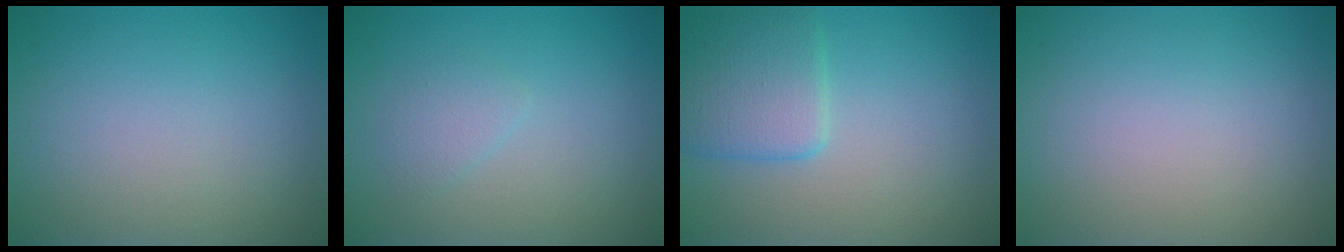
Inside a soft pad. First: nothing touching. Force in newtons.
{"total": 1.3, "press": 1.3, "slide": 0.1}
{"total": 3.7, "press": 3.6, "slide": 0.2}
{"total": 0.0}